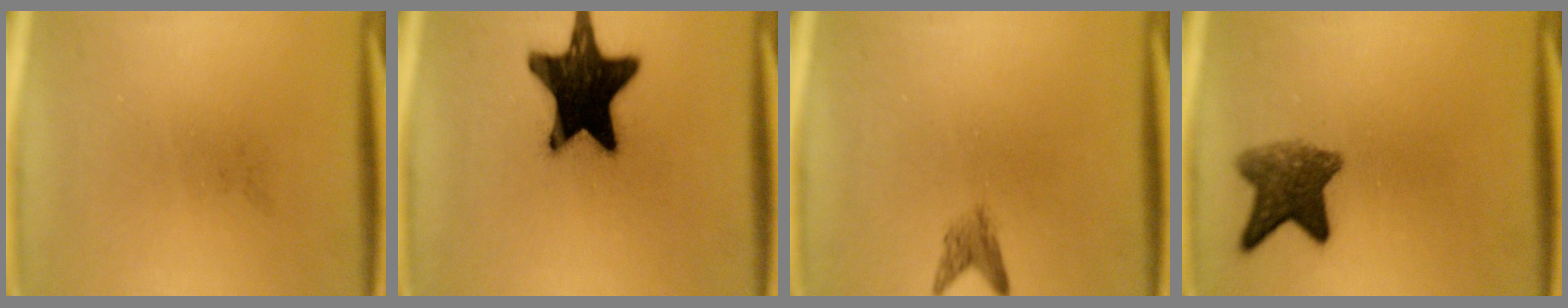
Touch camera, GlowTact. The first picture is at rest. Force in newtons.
{"total": 19.9}
{"total": 2.0}
{"total": 6.7}